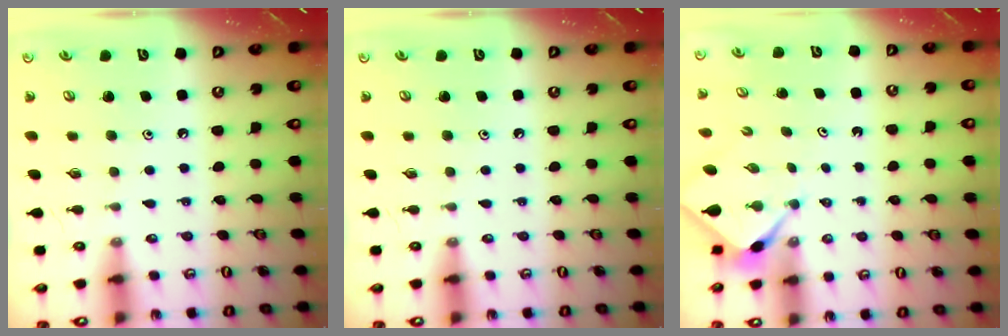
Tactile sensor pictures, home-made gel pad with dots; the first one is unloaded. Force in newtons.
{"total": 0.0}
{"total": 2.4, "press": 2.4, "slide": 0.1}